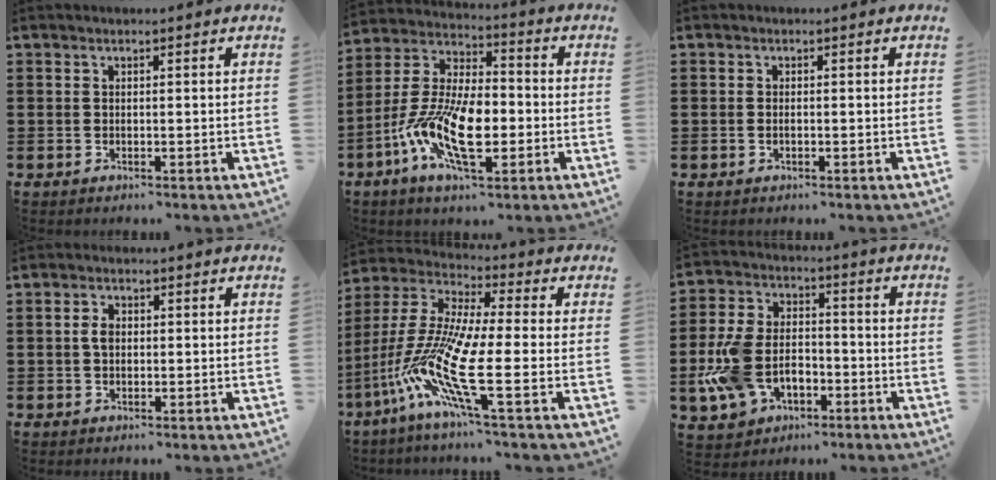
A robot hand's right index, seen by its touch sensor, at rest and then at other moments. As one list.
[{"total": 12.2, "force": [-4.0, 5.7, 10.1], "torque": [-0.239, -0.009, -0.078]}, {"total": 0.7, "force": [-0.2, 0.2, 0.7], "torque": [-0.014, -0.003, -0.003]}, {"total": 2.1, "force": [0.2, 1.3, 1.6], "torque": [-0.033, 0.006, 0.002]}, {"total": 14.6, "force": [-5.6, 2.6, 13.2], "torque": [-0.312, -0.022, -0.119]}, {"total": 9.5, "force": [-2.9, 6.6, 6.2], "torque": [-0.165, 0.011, -0.058]}]